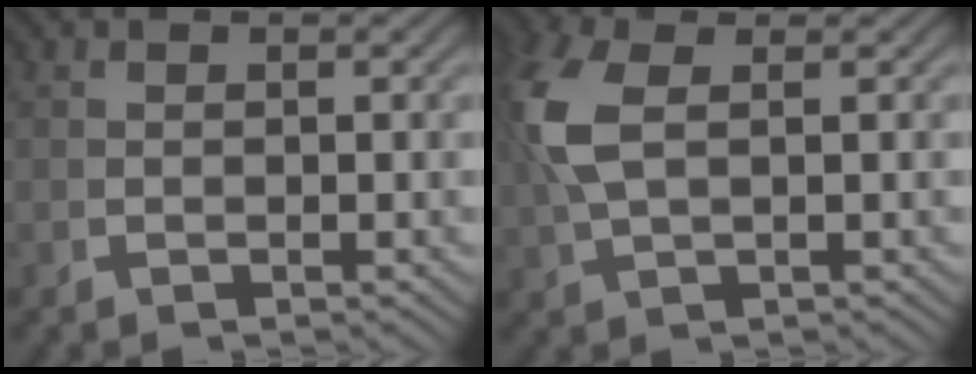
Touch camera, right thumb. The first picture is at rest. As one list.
[{"total": 4.0, "force": [1.1, 1.8, 3.4], "torque": [-0.100, -0.006, 0.036]}]